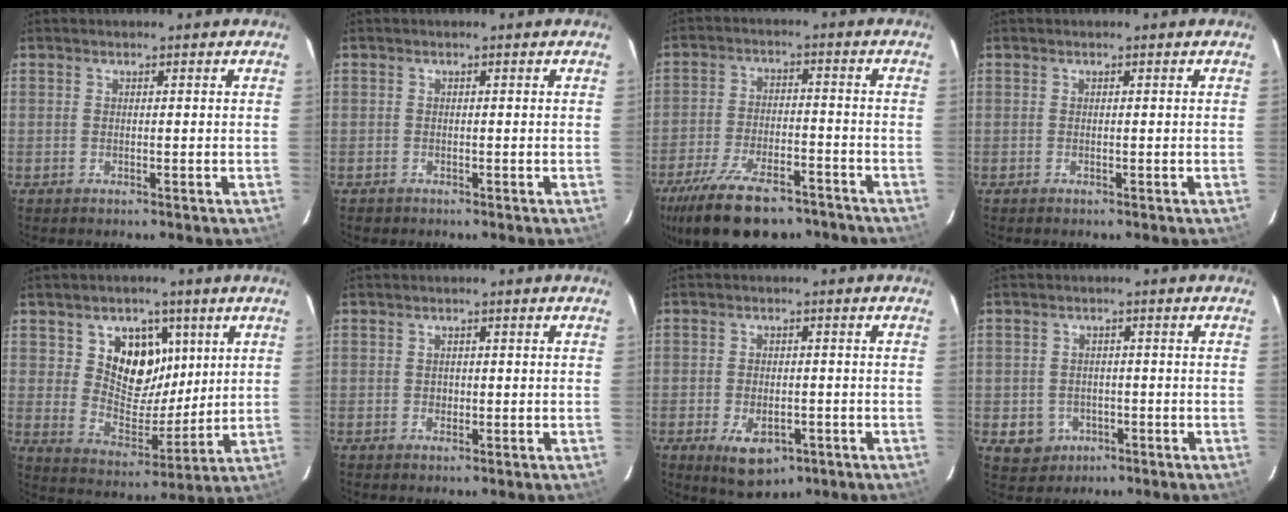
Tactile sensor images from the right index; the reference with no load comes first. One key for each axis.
{"total": 1.4, "fx": -0.7, "fy": 1.2, "fz": 0.0, "tx": -0.003, "ty": 0.005, "tz": -0.008}
{"total": 19.3, "fx": -14.2, "fy": 8.0, "fz": 10.2, "tx": -0.219, "ty": -0.024, "tz": -0.218}
{"total": 0.0}
{"total": 11.7, "fx": 4.6, "fy": 8.8, "fz": 6.1, "tx": -0.105, "ty": -0.010, "tz": 0.089}
{"total": 1.2, "fx": -0.1, "fy": 1.2, "fz": 0.2, "tx": 0.001, "ty": 0.002, "tz": 0.001}
{"total": 8.2, "fx": -3.9, "fy": 4.8, "fz": 5.4, "tx": -0.107, "ty": -0.013, "tz": -0.052}
{"total": 5.4, "fx": -1.7, "fy": 5.0, "fz": 0.9, "tx": -0.028, "ty": 0.014, "tz": -0.011}